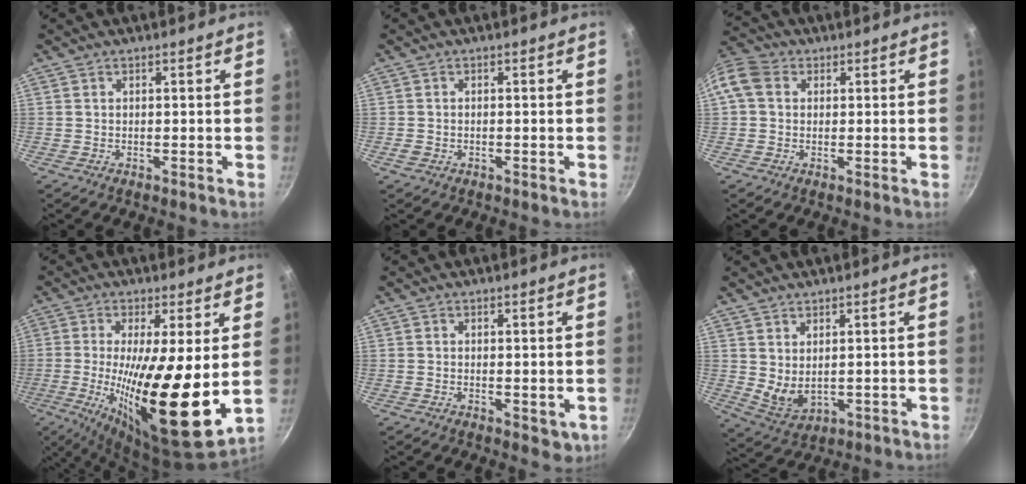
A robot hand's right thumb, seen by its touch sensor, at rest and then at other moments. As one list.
[{"total": 1.4, "force": [-0.6, 1.0, 0.8], "torque": [-0.019, 0.003, -0.010]}, {"total": 9.4, "force": [1.7, 7.7, 5.1], "torque": [-0.112, 0.026, 0.015]}, {"total": 19.4, "force": [-0.1, 4.5, 18.9], "torque": [-0.317, -0.032, -0.002]}, {"total": 2.5, "force": [0.5, 1.5, 1.9], "torque": [-0.025, -0.005, 0.009]}, {"total": 5.1, "force": [2.0, 2.8, 3.8], "torque": [-0.062, -0.031, 0.048]}]